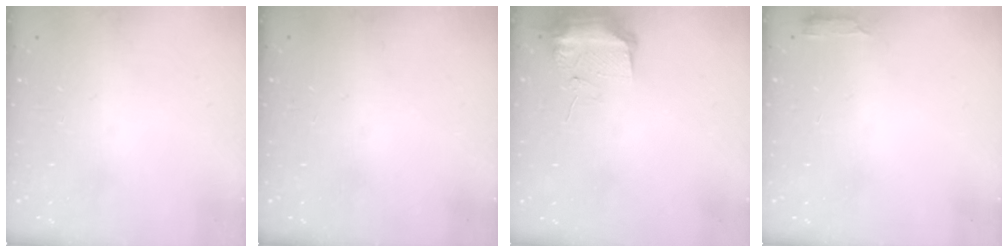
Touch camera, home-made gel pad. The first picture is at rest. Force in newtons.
{"total": 0.0}
{"total": 9.6, "press": 9.6, "slide": 0.3}
{"total": 2.9, "press": 2.9, "slide": 0.5}